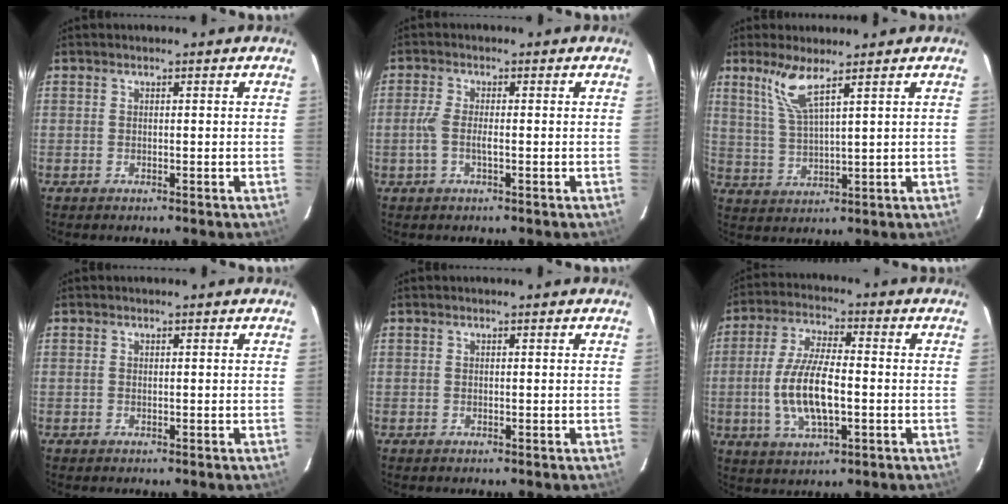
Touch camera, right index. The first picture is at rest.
{"total": 4.2, "force": [-1.0, 1.0, 4.0], "torque": [-0.087, 0.001, -0.021]}
{"total": 6.3, "force": [4.2, 0.5, 4.7], "torque": [-0.103, -0.003, 0.091]}
{"total": 0.0}
{"total": 0.0}
{"total": 11.8, "force": [-1.9, 4.4, 10.8], "torque": [-0.221, -0.002, -0.033]}